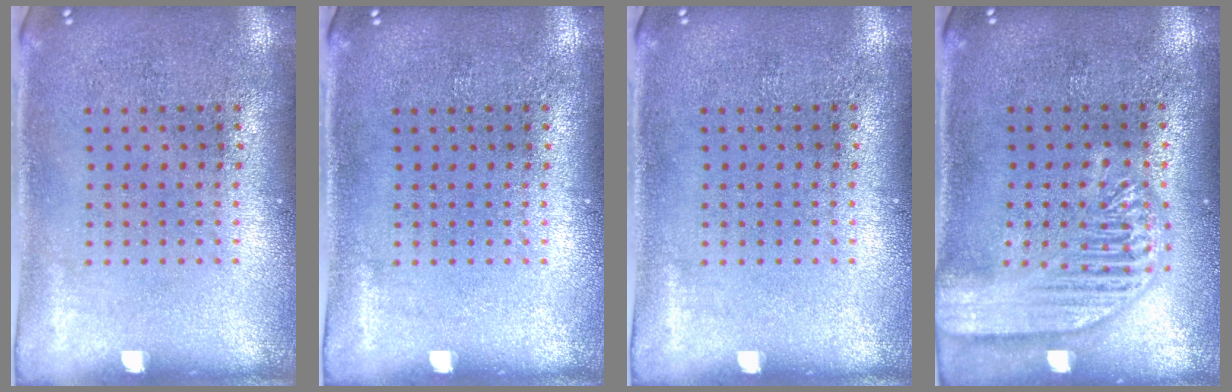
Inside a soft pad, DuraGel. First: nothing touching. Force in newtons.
{"total": 0.0}
{"total": 0.0}
{"total": 2.5, "press": 2.5, "slide": 0.2}